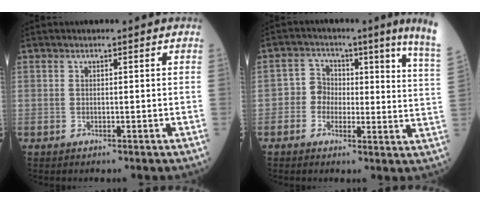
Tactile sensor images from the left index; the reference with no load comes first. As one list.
[{"total": 8.2, "force": [3.0, 4.0, 6.4], "torque": [-0.054, -0.005, 0.027]}]